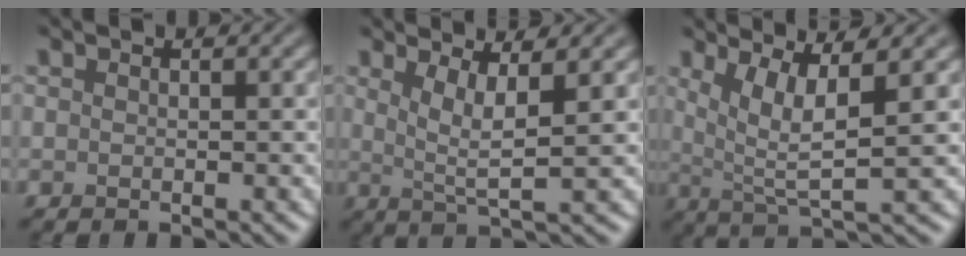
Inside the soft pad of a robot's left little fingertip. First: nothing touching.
{"total": 3.8, "force": [1.3, 0.7, 3.5], "torque": [-0.064, -0.007, 0.026]}
{"total": 5.2, "force": [1.7, 1.1, 4.8], "torque": [-0.087, -0.006, 0.033]}